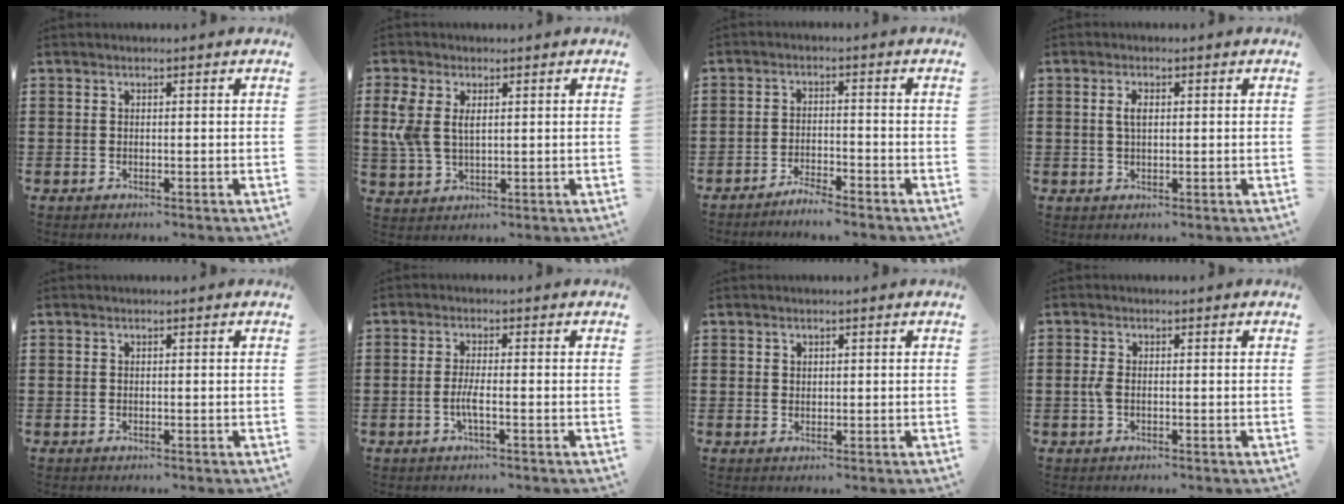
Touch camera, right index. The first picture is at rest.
{"total": 4.9, "force": [1.5, 2.9, 3.7], "torque": [-0.094, 0.003, 0.023]}
{"total": 3.0, "force": [-2.9, -0.2, 0.4], "torque": [-0.010, 0.001, -0.059]}
{"total": 2.4, "force": [0.4, 1.1, 2.2], "torque": [-0.045, 0.007, 0.005]}
{"total": 0.0}
{"total": 2.9, "force": [-1.1, 0.4, 2.7], "torque": [-0.062, -0.005, -0.024]}
{"total": 1.0, "force": [0.7, 0.7, 0.2], "torque": [-0.004, 0.002, 0.013]}
{"total": 1.8, "force": [-0.3, 0.8, 1.5], "torque": [-0.038, -0.002, -0.009]}